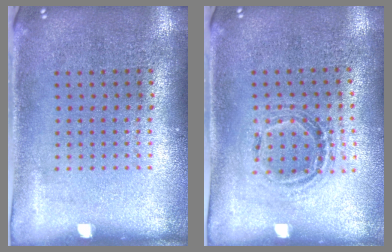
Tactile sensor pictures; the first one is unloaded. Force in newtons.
{"total": 1.0, "press": 1.0, "slide": 0.2}